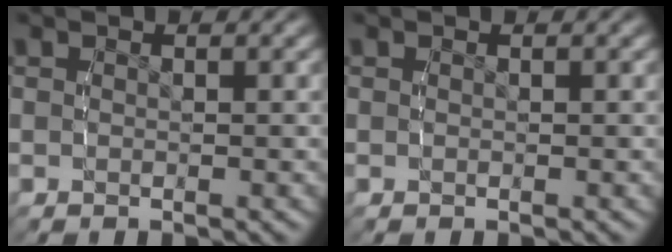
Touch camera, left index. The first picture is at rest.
{"total": 0.0}